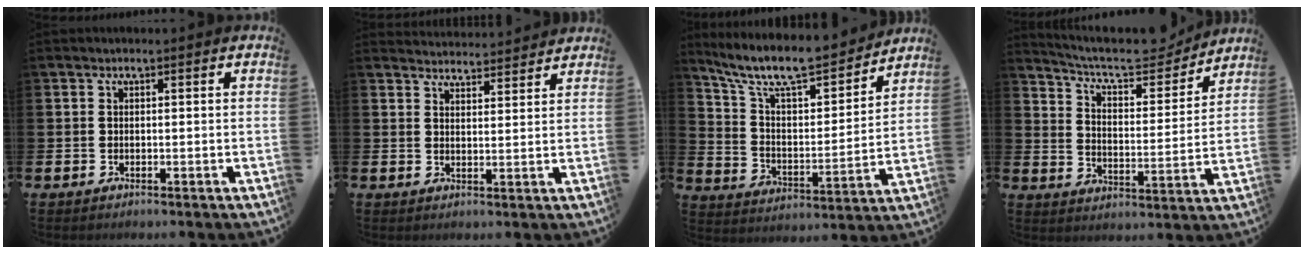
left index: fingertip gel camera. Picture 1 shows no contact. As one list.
[{"total": 3.7, "force": [3.7, 0.3, -0.3], "torque": [-0.004, -0.024, 0.067]}, {"total": 10.6, "force": [9.4, 2.6, 4.3], "torque": [-0.123, -0.061, 0.162]}, {"total": 8.5, "force": [7.8, 2.0, 2.7], "torque": [-0.077, -0.056, 0.131]}]